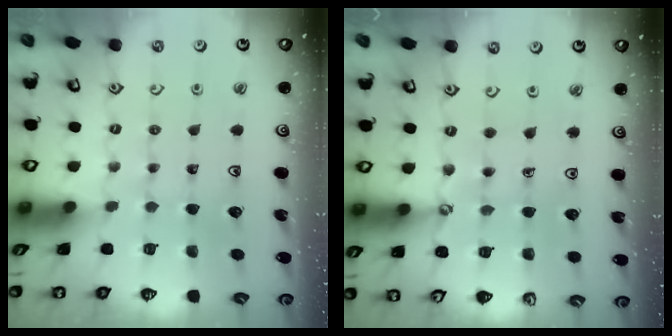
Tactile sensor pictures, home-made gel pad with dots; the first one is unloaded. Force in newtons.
{"total": 0.5, "press": 0.5, "slide": 0.1}